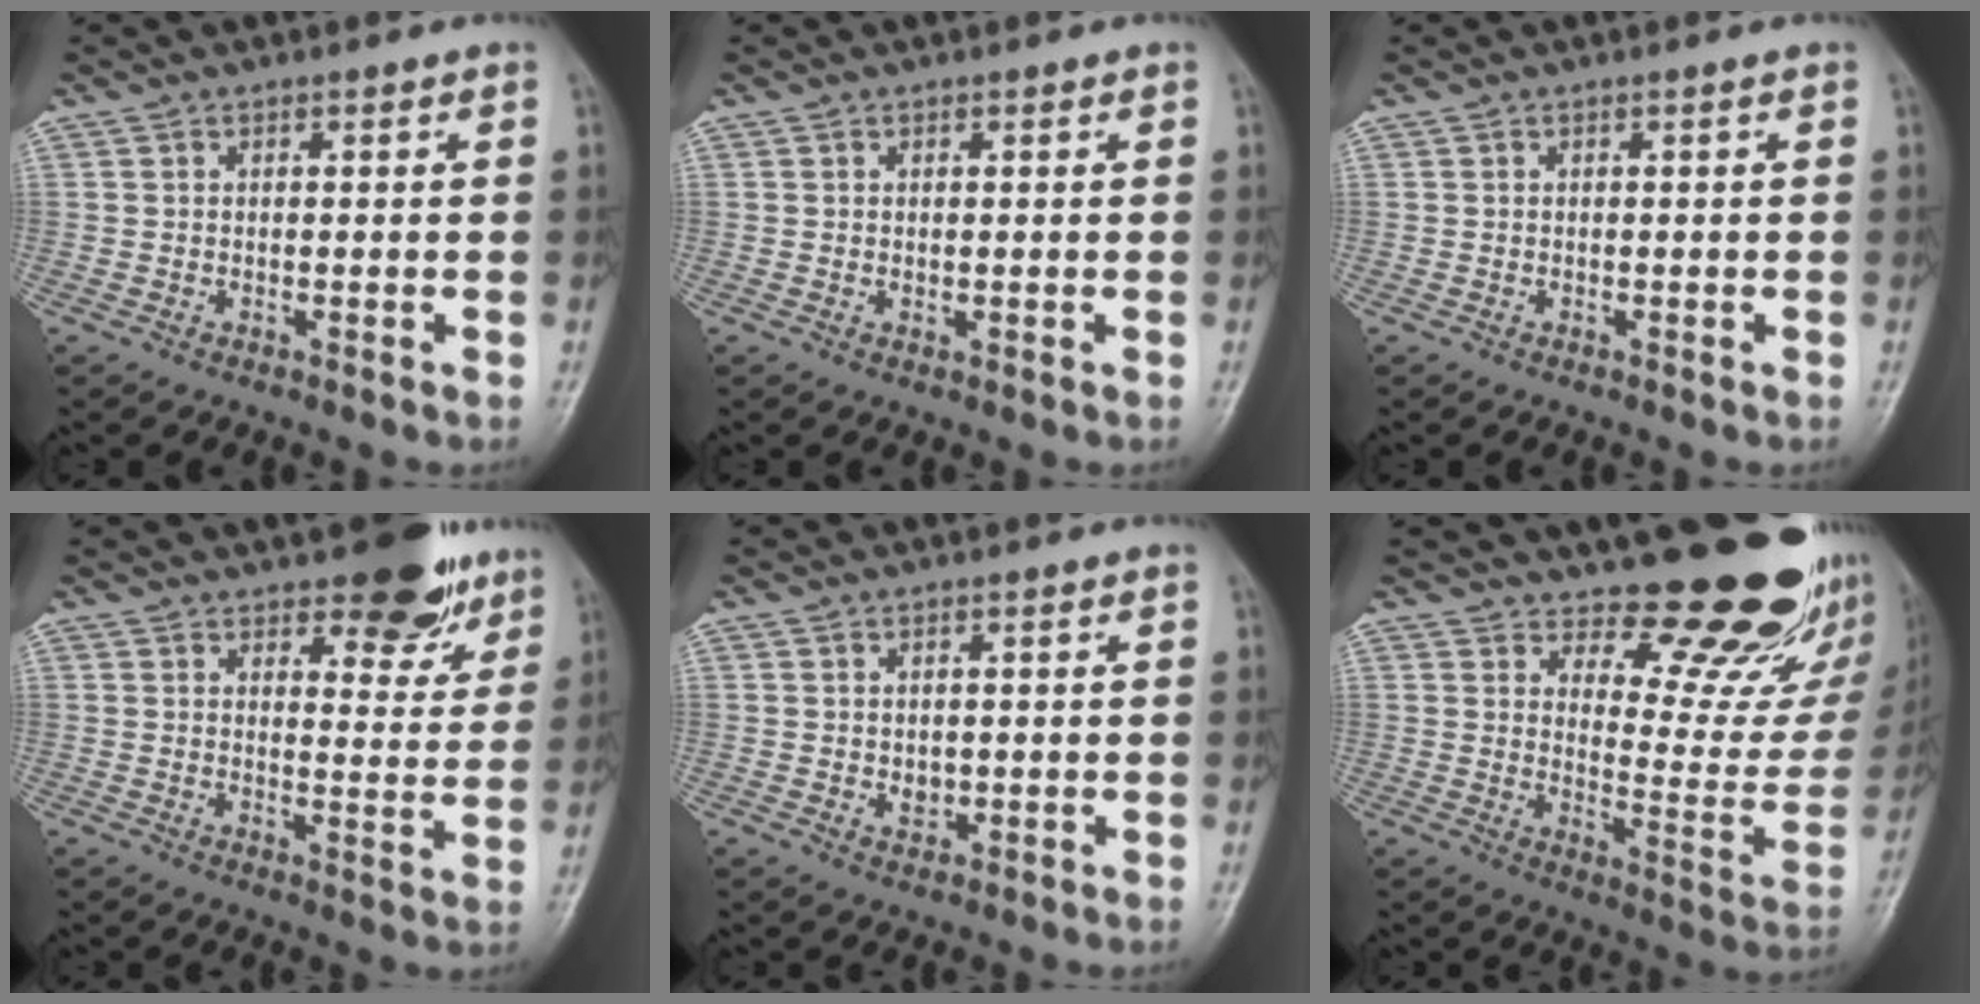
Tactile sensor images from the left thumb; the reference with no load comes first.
{"total": 0.8, "force": [0.4, 0.6, 0.5], "torque": [-0.003, -0.003, 0.005]}
{"total": 0.0}
{"total": 10.0, "force": [6.9, 4.4, 5.8], "torque": [-0.037, -0.041, 0.095]}
{"total": 2.2, "force": [0.1, 1.8, 1.3], "torque": [-0.011, -0.002, 0.005]}
{"total": 19.3, "force": [15.2, 6.8, 9.8], "torque": [-0.072, -0.137, 0.197]}